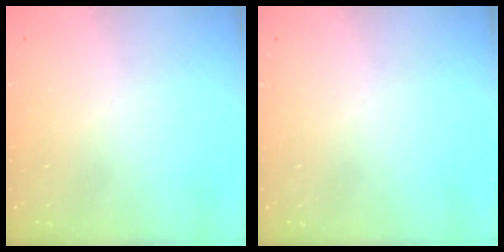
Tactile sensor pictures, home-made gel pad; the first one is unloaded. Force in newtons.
{"total": 0.0}